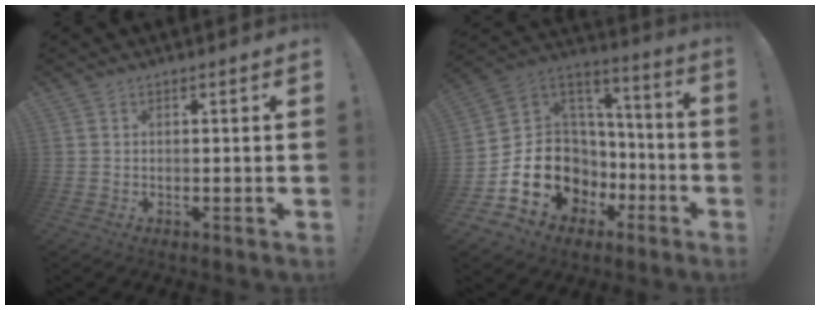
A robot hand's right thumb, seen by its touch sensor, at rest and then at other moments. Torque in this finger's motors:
{"motor_torque": [2.09, 2.47, 1.39, -1.38, 0.31]}